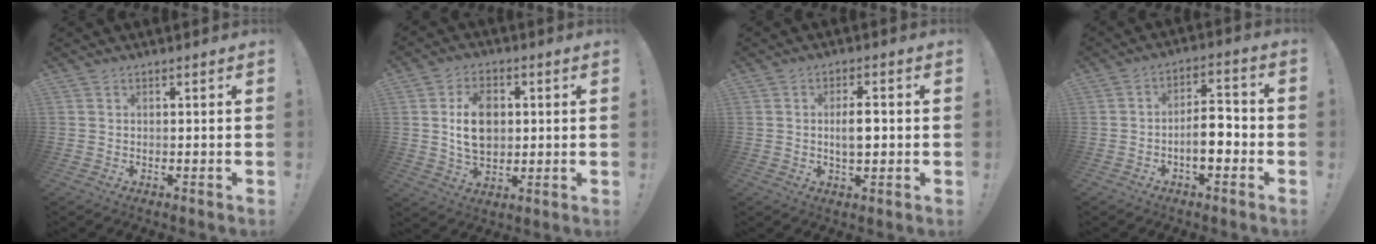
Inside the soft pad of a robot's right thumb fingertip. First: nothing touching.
{"total": 11.8, "force": [1.5, 8.5, 8.1], "torque": [-0.119, 0.005, 0.026]}
{"total": 5.7, "force": [-0.1, 2.6, 5.1], "torque": [-0.081, 0.001, -0.008]}
{"total": 9.0, "force": [-3.1, 4.0, 7.5], "torque": [-0.122, 0.020, -0.053]}